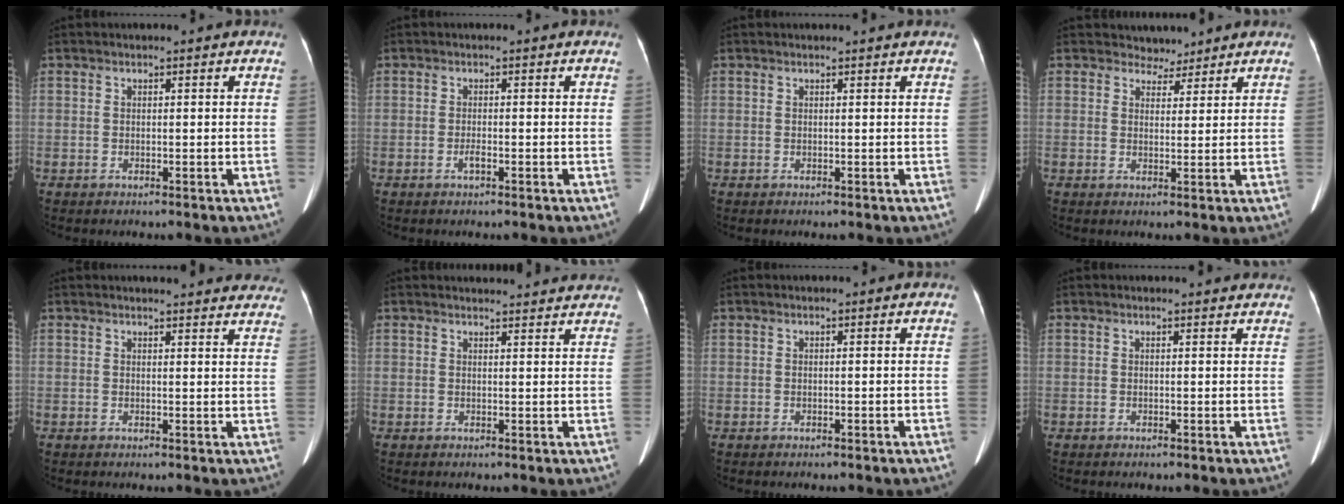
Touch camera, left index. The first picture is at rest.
{"total": 0.8, "force": [-0.4, 0.0, 0.7], "torque": [-0.014, 0.000, -0.007]}
{"total": 1.9, "force": [1.9, -0.1, 0.5], "torque": [-0.009, 0.008, 0.020]}
{"total": 3.0, "force": [2.6, 1.5, -0.5], "torque": [0.011, 0.002, 0.035]}
{"total": 16.7, "force": [15.8, 2.9, 4.6], "torque": [-0.032, -0.025, 0.164]}
{"total": 9.9, "force": [9.6, 1.4, 2.1], "torque": [-0.012, 0.014, 0.094]}
{"total": 0.0}
{"total": 3.4, "force": [3.3, 0.6, 0.6], "torque": [-0.011, 0.006, 0.026]}